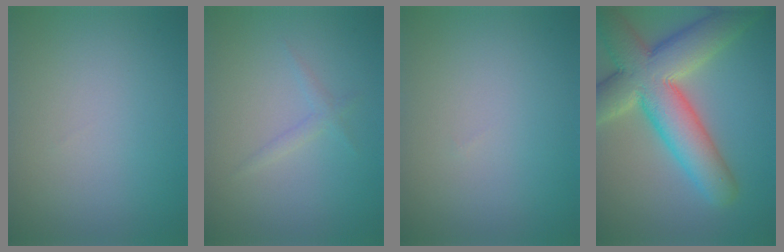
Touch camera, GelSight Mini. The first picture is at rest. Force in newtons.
{"total": 1.0, "press": 1.0, "slide": 0.0}
{"total": 0.0}
{"total": 10.7, "press": 10.6, "slide": 0.8}